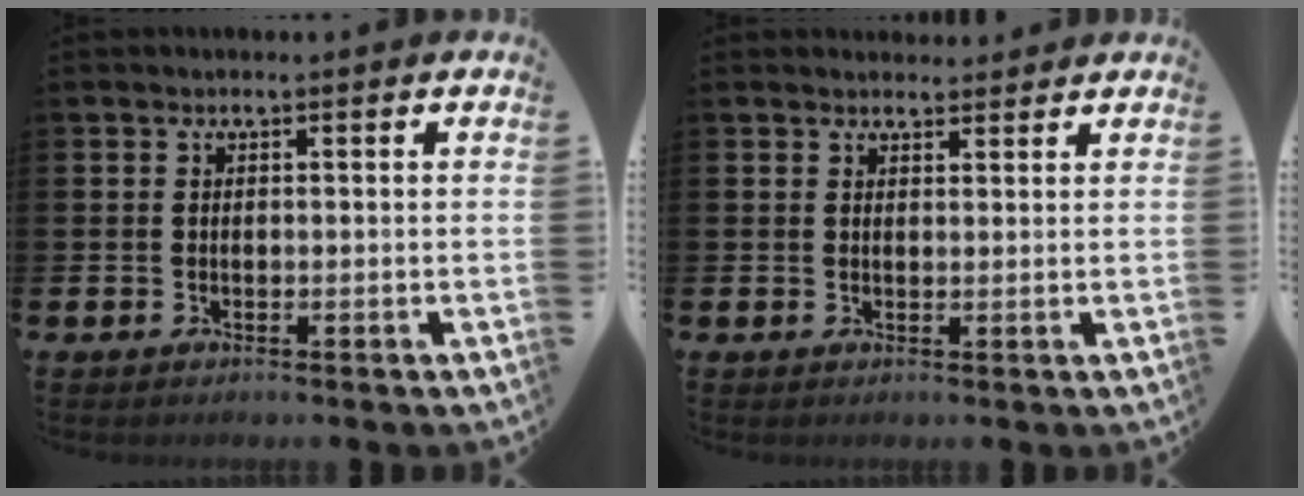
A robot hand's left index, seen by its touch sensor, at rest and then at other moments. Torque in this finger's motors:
{"motor_torque": [0.51, -0.91, 0.14, 0.00]}